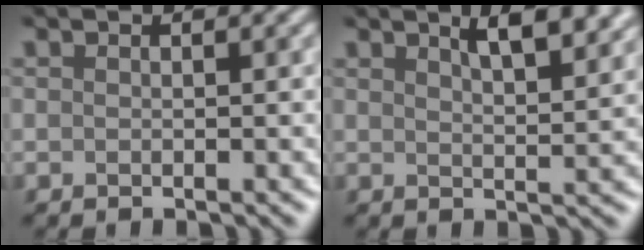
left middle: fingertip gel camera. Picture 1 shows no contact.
{"total": 5.6, "force": [3.6, 1.9, 3.9], "torque": [-0.028, 0.025, 0.037]}